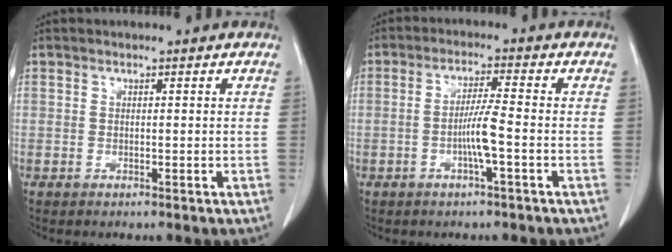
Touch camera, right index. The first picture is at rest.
{"total": 4.9, "force": [-1.4, -0.3, 4.7], "torque": [-0.094, 0.002, -0.028]}